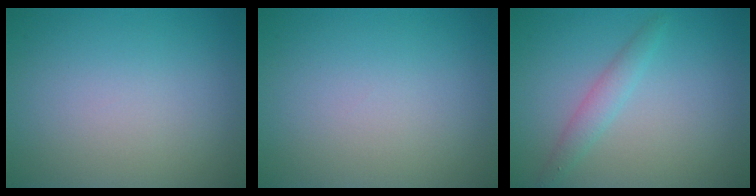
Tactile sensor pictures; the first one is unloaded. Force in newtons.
{"total": 0.0}
{"total": 1.8, "press": 1.8, "slide": 0.1}